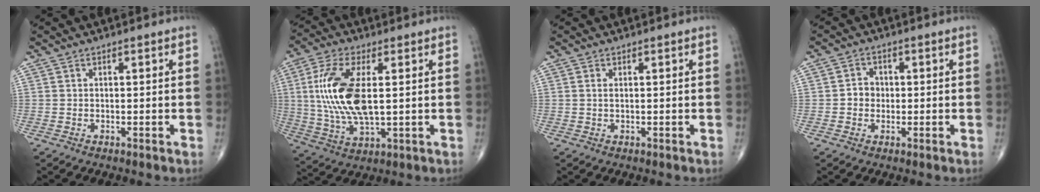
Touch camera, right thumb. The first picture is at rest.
{"total": 15.3, "force": [1.9, 6.5, 13.7], "torque": [-0.291, -0.009, 0.041]}
{"total": 0.9, "force": [0.2, 0.4, 0.7], "torque": [-0.021, 0.003, 0.005]}
{"total": 3.1, "force": [-0.2, 2.8, 1.3], "torque": [-0.006, 0.008, -0.010]}